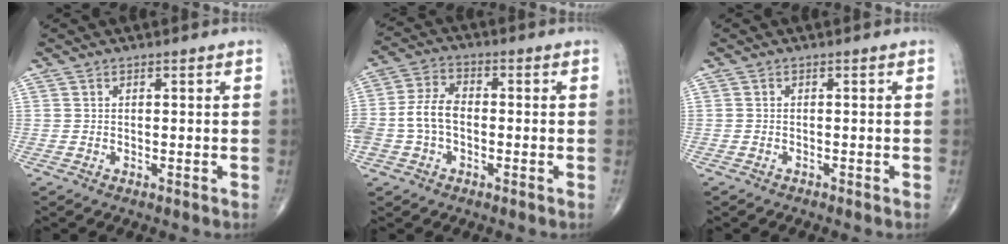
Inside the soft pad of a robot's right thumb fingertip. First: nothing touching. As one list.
[{"total": 8.0, "force": [-1.3, 5.3, 5.9], "torque": [-0.123, 0.025, -0.031]}, {"total": 0.6, "force": [-0.5, 0.3, 0.0], "torque": [-0.008, -0.001, -0.012]}]